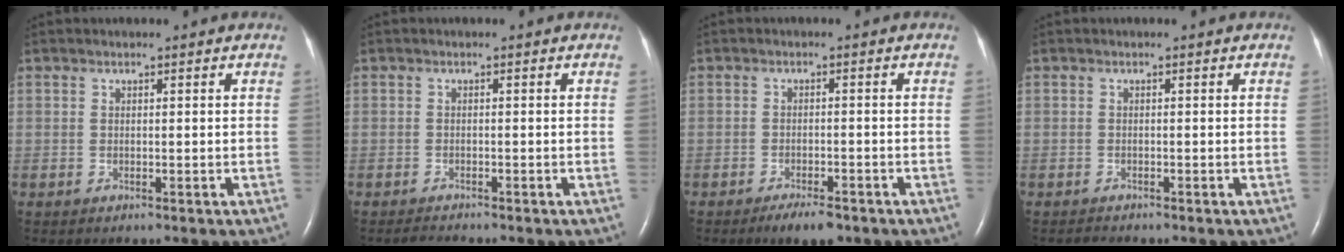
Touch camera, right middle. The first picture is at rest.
{"total": 1.1, "force": [-1.1, -0.1, 0.1], "torque": [-0.012, -0.007, -0.018]}
{"total": 3.9, "force": [-2.8, 1.1, 2.5], "torque": [-0.044, -0.003, -0.042]}
{"total": 0.7, "force": [-0.7, 0.0, -0.1], "torque": [-0.006, -0.005, -0.012]}